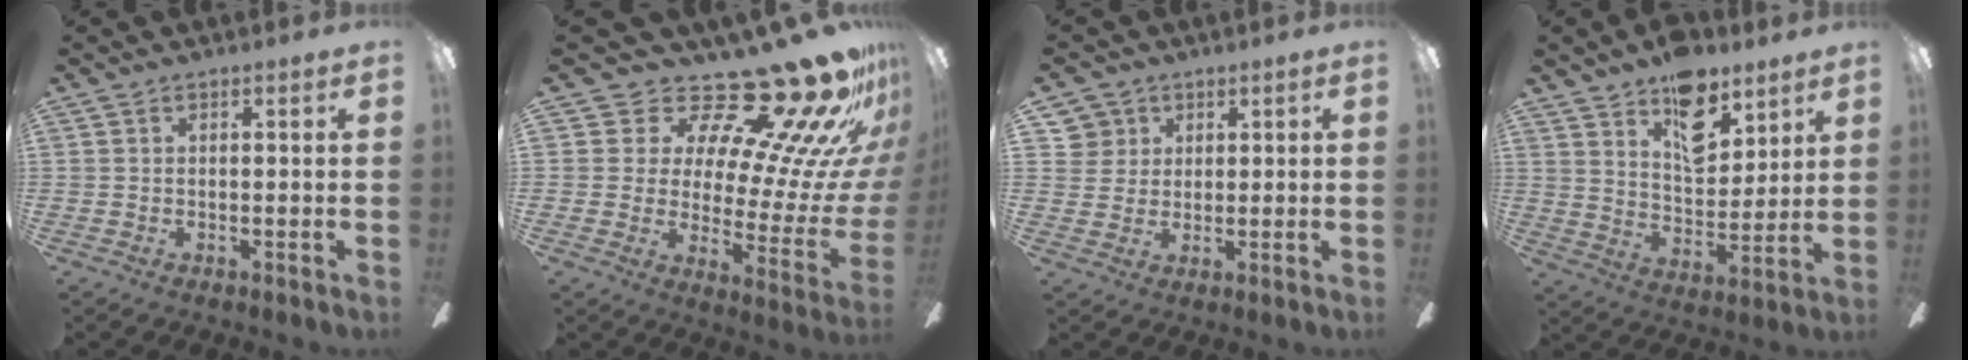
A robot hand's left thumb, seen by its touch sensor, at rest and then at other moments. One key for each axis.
{"total": 24.0, "fx": 18.3, "fy": 7.1, "fz": 13.9, "tx": -0.193, "ty": -0.159, "tz": 0.307}
{"total": 5.4, "fx": 2.9, "fy": 4.6, "fz": 0.0, "tx": -0.002, "ty": -0.006, "tz": 0.053}
{"total": 14.0, "fx": 9.8, "fy": 7.2, "fz": 6.9, "tx": -0.093, "ty": -0.057, "tz": 0.176}